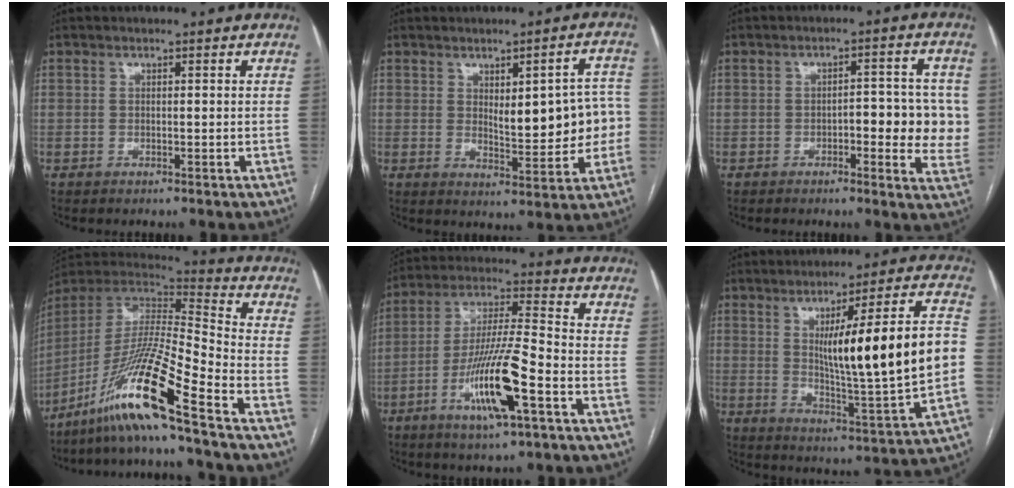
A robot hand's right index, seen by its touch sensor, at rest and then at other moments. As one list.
[{"total": 10.2, "force": [0.5, 3.5, 9.6], "torque": [-0.117, 0.020, 0.017]}, {"total": 9.0, "force": [-0.7, 3.2, 8.4], "torque": [-0.086, 0.012, -0.009]}, {"total": 18.5, "force": [-12.2, -1.1, 13.9], "torque": [-0.292, -0.020, -0.230]}, {"total": 14.2, "force": [-5.9, 1.1, 12.9], "torque": [-0.250, -0.011, -0.106]}, {"total": 19.5, "force": [1.2, 0.9, 19.4], "torque": [-0.293, 0.004, 0.018]}]